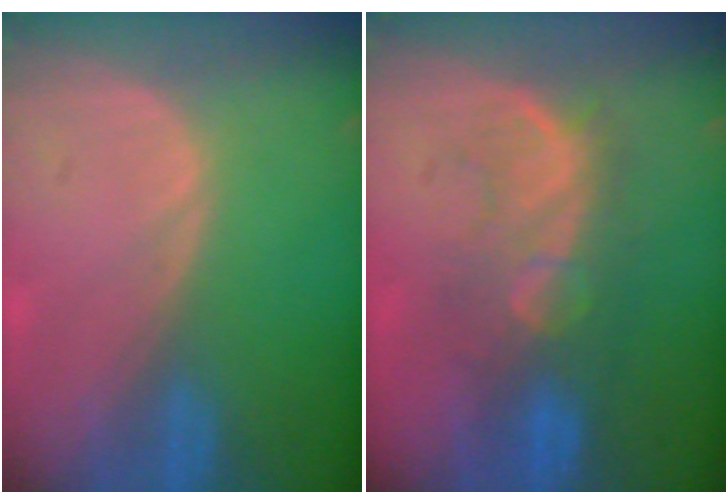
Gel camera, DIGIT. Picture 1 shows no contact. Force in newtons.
{"total": 8.0, "press": 7.9, "slide": 1.6}